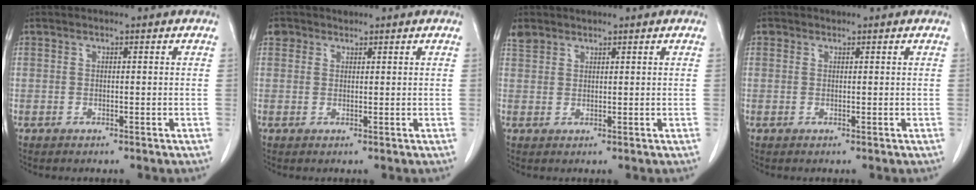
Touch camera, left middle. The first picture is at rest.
{"total": 1.6, "force": [1.1, 1.2, 0.0], "torque": [0.005, 0.009, 0.015]}
{"total": 2.0, "force": [1.8, 0.9, 0.1], "torque": [-0.005, 0.009, 0.036]}
{"total": 0.6, "force": [0.4, 0.4, 0.0], "torque": [0.000, 0.000, 0.006]}